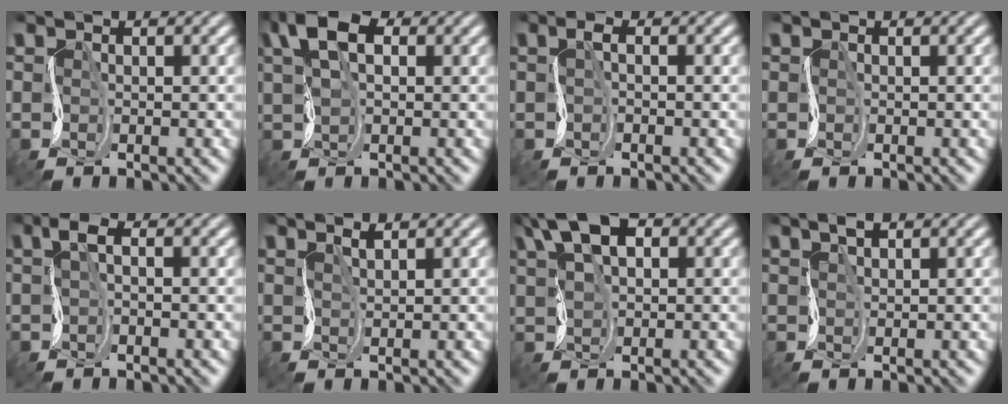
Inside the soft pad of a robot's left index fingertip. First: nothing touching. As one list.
[{"total": 6.3, "force": [1.7, 3.8, 4.8], "torque": [-0.112, 0.016, 0.019]}, {"total": 1.3, "force": [-0.6, 0.5, 1.0], "torque": [-0.023, 0.000, -0.015]}, {"total": 0.0}, {"total": 2.2, "force": [-0.3, 1.1, 1.8], "torque": [-0.043, 0.002, -0.011]}, {"total": 1.3, "force": [0.6, 0.2, 1.2], "torque": [-0.016, 0.005, -0.001]}, {"total": 7.3, "force": [2.6, 4.3, 5.3], "torque": [-0.108, 0.028, 0.030]}, {"total": 1.5, "force": [0.6, 0.6, 1.2], "torque": [-0.028, 0.000, 0.012]}]